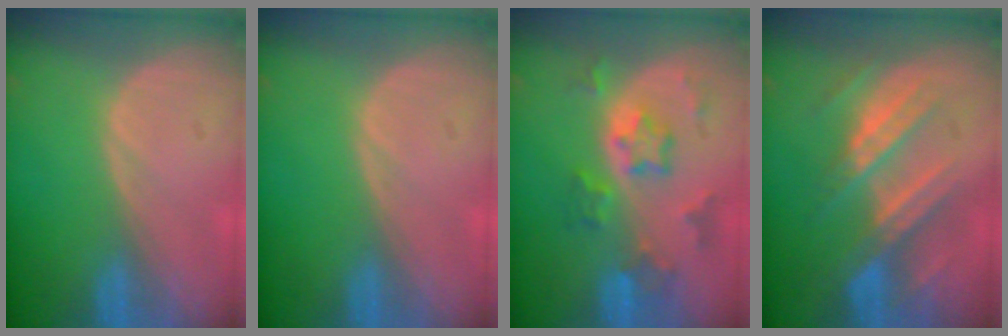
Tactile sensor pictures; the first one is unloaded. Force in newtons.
{"total": 0.0}
{"total": 7.2, "press": 6.4, "slide": 3.2}
{"total": 8.3, "press": 8.0, "slide": 2.0}